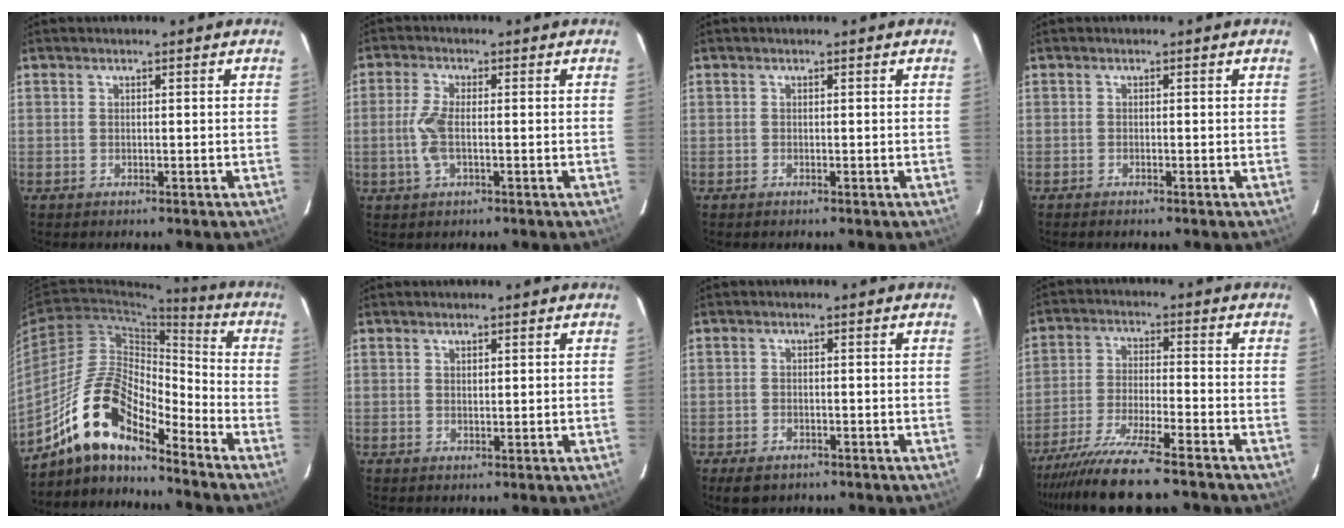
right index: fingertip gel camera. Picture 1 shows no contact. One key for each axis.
{"total": 5.1, "fx": -0.8, "fy": 1.6, "fz": 4.8, "tx": -0.105, "ty": 0.000, "tz": -0.017}
{"total": 0.0}
{"total": 0.6, "fx": -0.6, "fy": 0.0, "fz": 0.2, "tx": -0.005, "ty": -0.001, "tz": -0.011}
{"total": 15.0, "fx": -11.5, "fy": 4.6, "fz": 8.5, "tx": -0.158, "ty": 0.009, "tz": -0.224}
{"total": 0.9, "fx": 0.7, "fy": 0.4, "fz": 0.4, "tx": -0.005, "ty": 0.001, "tz": 0.013}
{"total": 4.0, "fx": -2.8, "fy": 2.4, "fz": 1.8, "tx": -0.045, "ty": -0.008, "tz": -0.041}
{"total": 14.9, "fx": -12.6, "fy": 0.8, "fz": 7.8, "tx": -0.166, "ty": -0.033, "tz": -0.220}